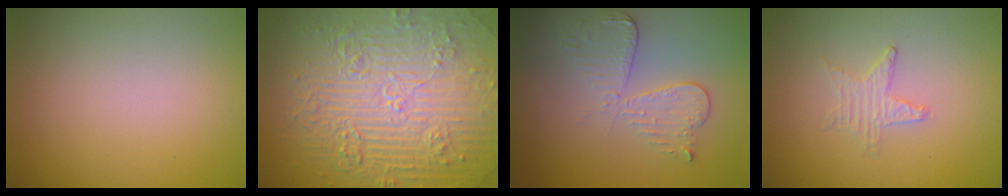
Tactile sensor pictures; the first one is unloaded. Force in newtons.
{"total": 11.2, "press": 7.4, "slide": 8.4}
{"total": 3.0, "press": 2.7, "slide": 1.2}
{"total": 0.5, "press": 0.5, "slide": 0.1}